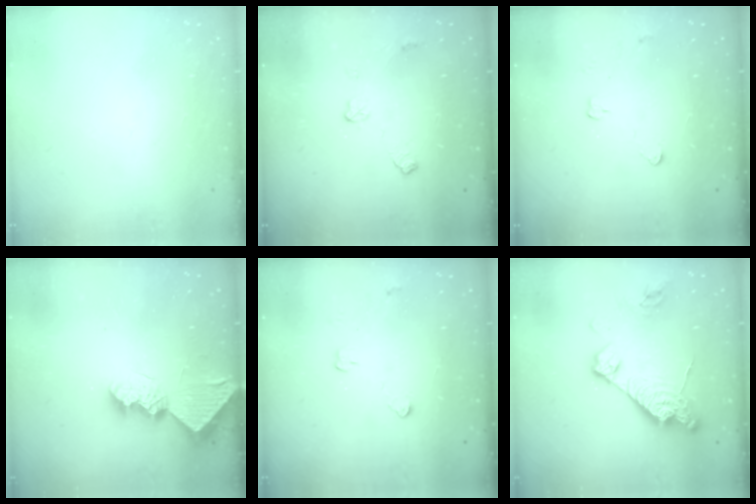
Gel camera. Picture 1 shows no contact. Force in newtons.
{"total": 5.6, "press": 5.6, "slide": 1.0}
{"total": 2.9, "press": 2.9, "slide": 0.4}
{"total": 9.5, "press": 9.5, "slide": 0.9}
{"total": 2.9, "press": 2.9, "slide": 0.4}
{"total": 16.0, "press": 15.9, "slide": 1.3}